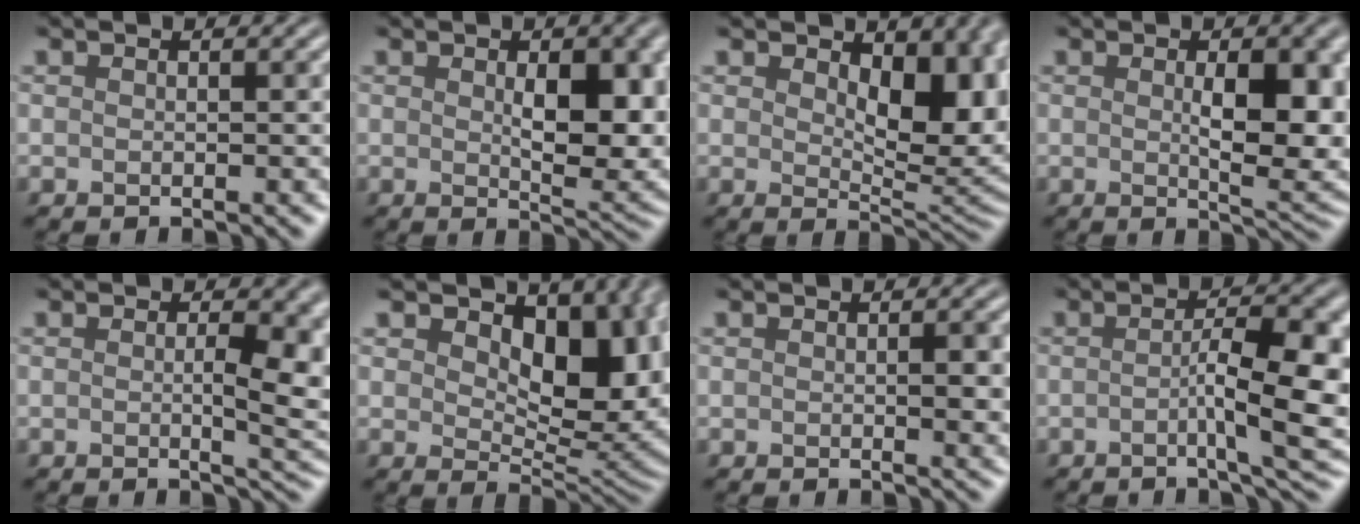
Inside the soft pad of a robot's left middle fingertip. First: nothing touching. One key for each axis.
{"total": 7.1, "fx": 0.7, "fy": 3.2, "fz": 6.3, "tx": -0.085, "ty": -0.010, "tz": 0.020}
{"total": 8.1, "fx": 1.7, "fy": 4.5, "fz": 6.5, "tx": -0.098, "ty": -0.014, "tz": 0.032}
{"total": 7.4, "fx": 0.4, "fy": 2.7, "fz": 6.9, "tx": -0.096, "ty": -0.010, "tz": 0.014}
{"total": 5.9, "fx": -0.1, "fy": 1.6, "fz": 5.6, "tx": -0.070, "ty": -0.007, "tz": 0.001}
{"total": 10.7, "fx": 2.9, "fy": 6.4, "fz": 8.1, "tx": -0.115, "ty": -0.020, "tz": 0.051}
{"total": 2.4, "fx": 0.1, "fy": 0.5, "fz": 2.3, "tx": -0.031, "ty": -0.004, "tz": 0.001}
{"total": 8.1, "fx": -1.0, "fy": 2.0, "fz": 7.8, "tx": -0.108, "ty": 0.000, "tz": -0.015}